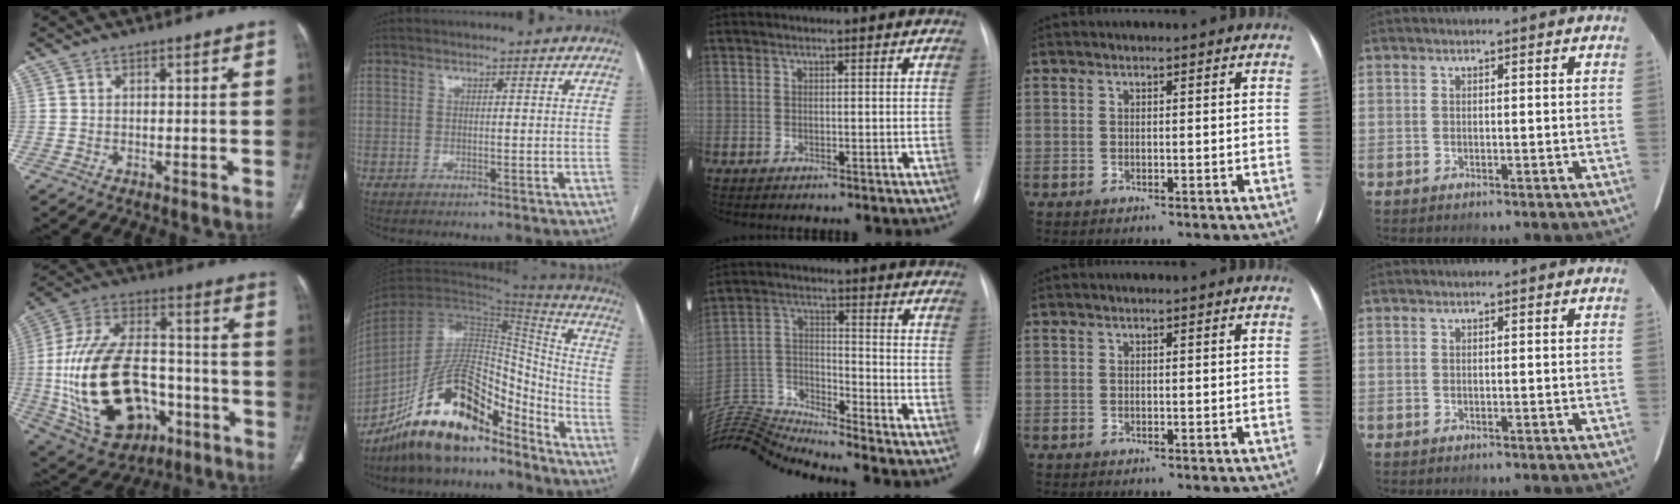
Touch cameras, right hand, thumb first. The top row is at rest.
{"thumb": {"total": 28.0, "force": [-6.6, 17.8, 20.6], "torque": [-0.395, 0.038, -0.084]}, "index": {"total": 18.0, "force": [-13.7, 6.1, 10.0], "torque": [-0.180, 0.038, -0.238]}, "middle": {"total": 14.4, "force": [-14.0, -2.1, 2.5], "torque": [-0.058, 0.026, -0.263]}}